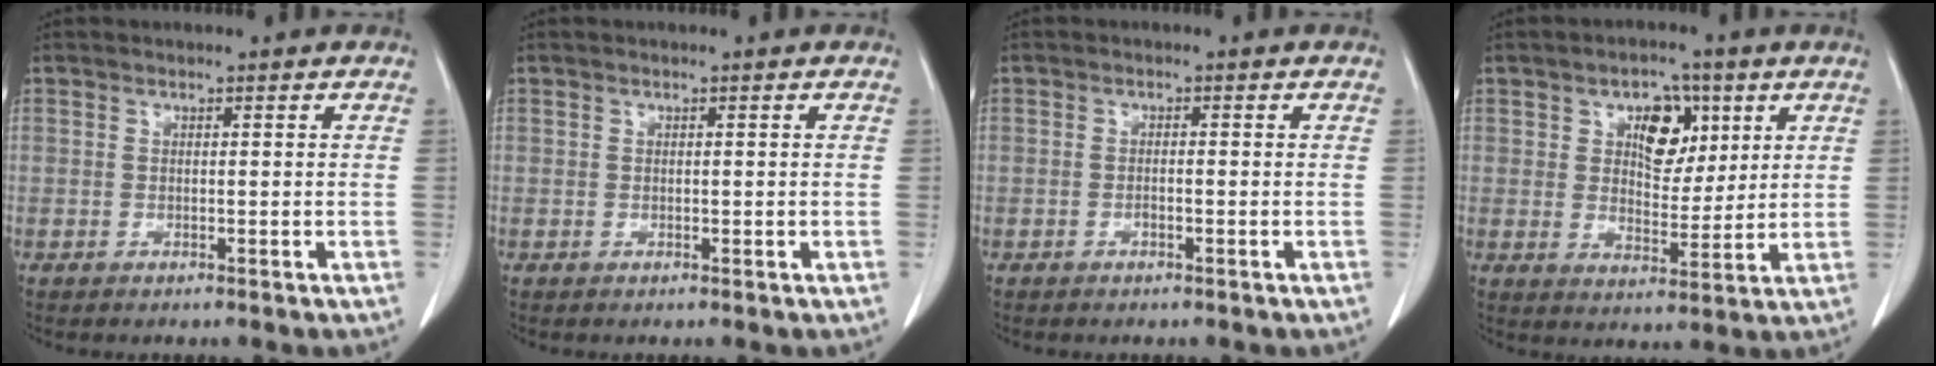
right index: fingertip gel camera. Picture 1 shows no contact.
{"total": 0.0}
{"total": 0.9, "force": [-0.6, 0.2, 0.7], "torque": [-0.013, 0.001, -0.011]}
{"total": 7.9, "force": [3.3, 4.7, 5.4], "torque": [-0.080, 0.015, 0.057]}